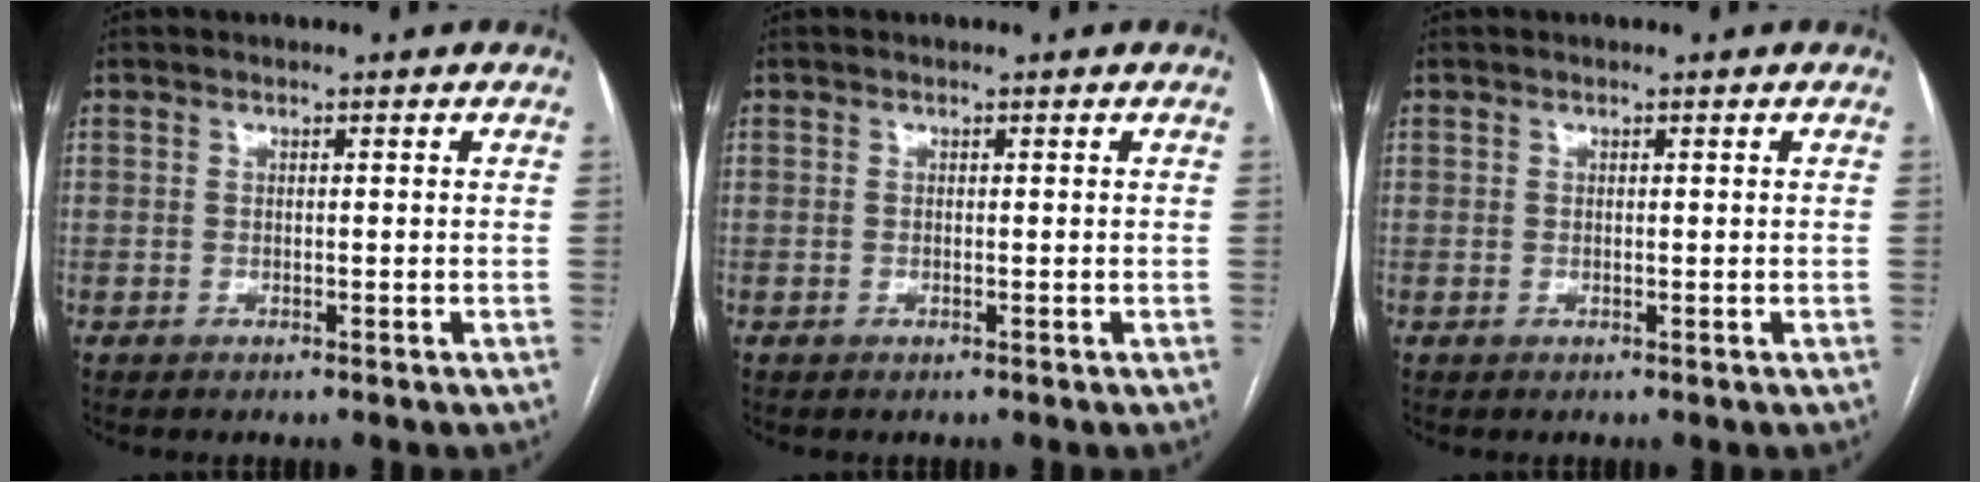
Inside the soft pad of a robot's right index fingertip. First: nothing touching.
{"total": 0.0}
{"total": 0.0}